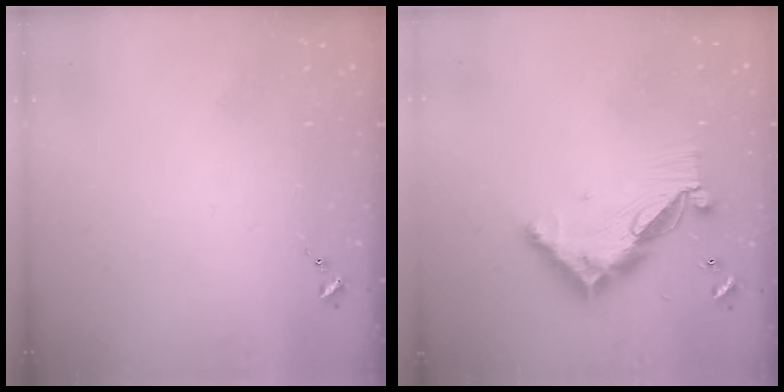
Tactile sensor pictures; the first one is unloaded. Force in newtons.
{"total": 13.7, "press": 13.6, "slide": 1.0}